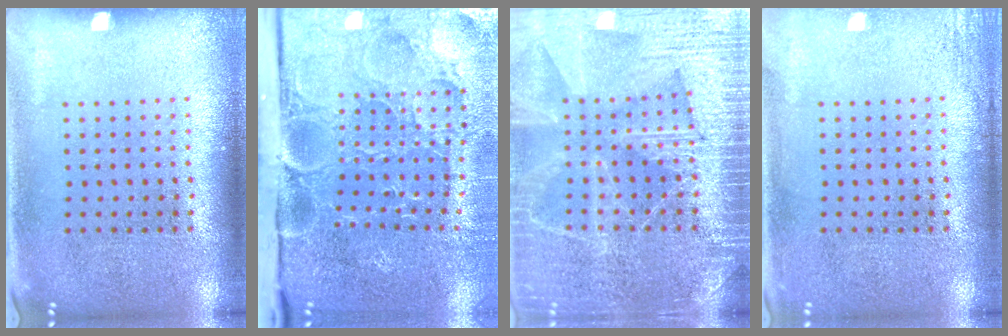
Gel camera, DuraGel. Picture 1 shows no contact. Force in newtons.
{"total": 4.4, "press": 3.8, "slide": 2.1}
{"total": 6.5, "press": 6.5, "slide": 0.8}
{"total": 1.8, "press": 1.8, "slide": 0.2}